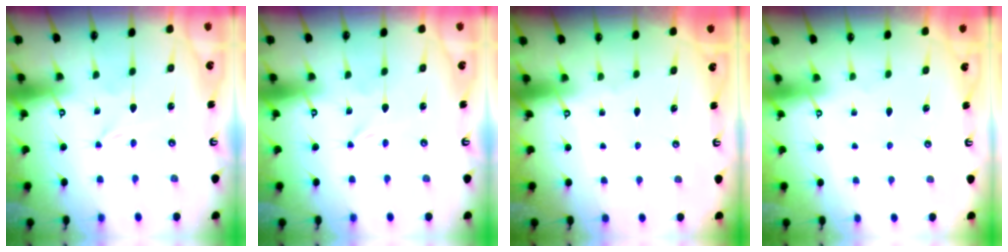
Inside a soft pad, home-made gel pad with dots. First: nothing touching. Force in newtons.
{"total": 0.0}
{"total": 0.0}
{"total": 0.0}